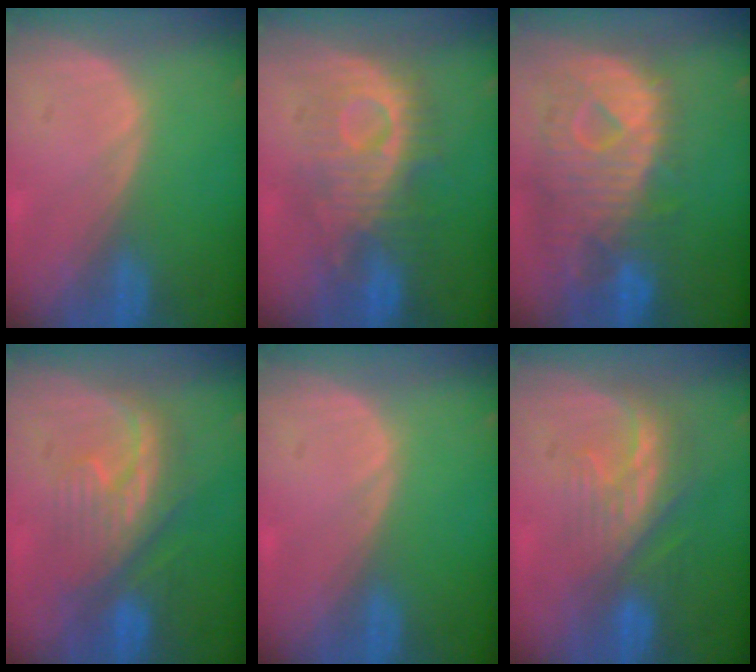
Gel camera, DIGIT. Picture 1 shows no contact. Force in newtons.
{"total": 9.1, "press": 9.1, "slide": 0.3}
{"total": 12.4, "press": 10.7, "slide": 6.3}
{"total": 8.0, "press": 7.9, "slide": 1.1}
{"total": 0.0}
{"total": 8.3, "press": 7.2, "slide": 4.0}